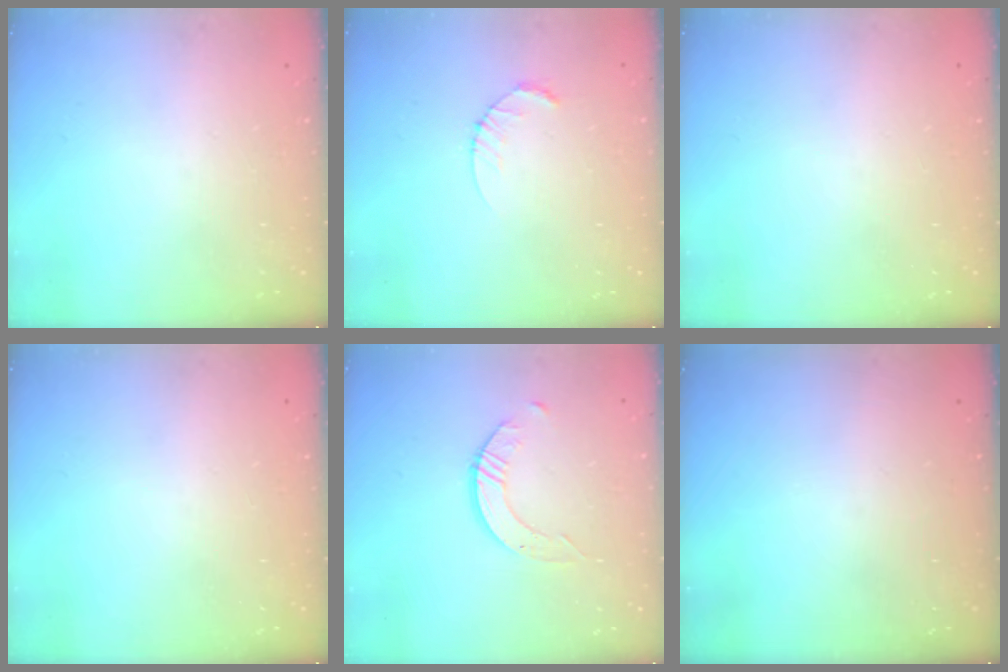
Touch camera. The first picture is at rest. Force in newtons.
{"total": 2.6, "press": 2.6, "slide": 0.4}
{"total": 0.0}
{"total": 0.0}
{"total": 3.1, "press": 3.1, "slide": 0.3}
{"total": 0.0}